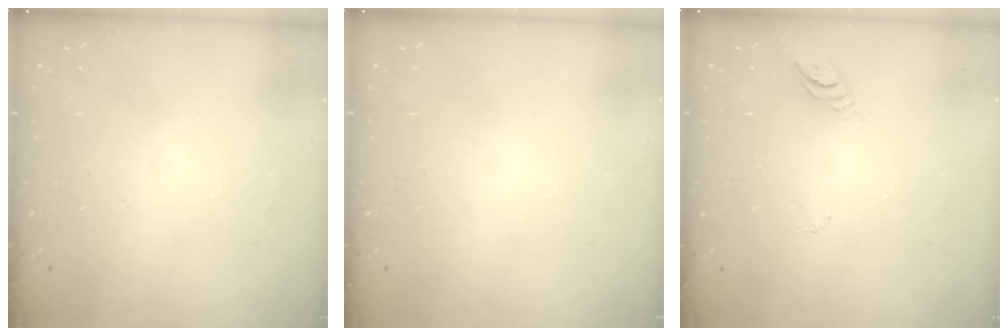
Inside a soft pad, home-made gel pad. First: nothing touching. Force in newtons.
{"total": 0.0}
{"total": 3.3, "press": 3.3, "slide": 0.4}